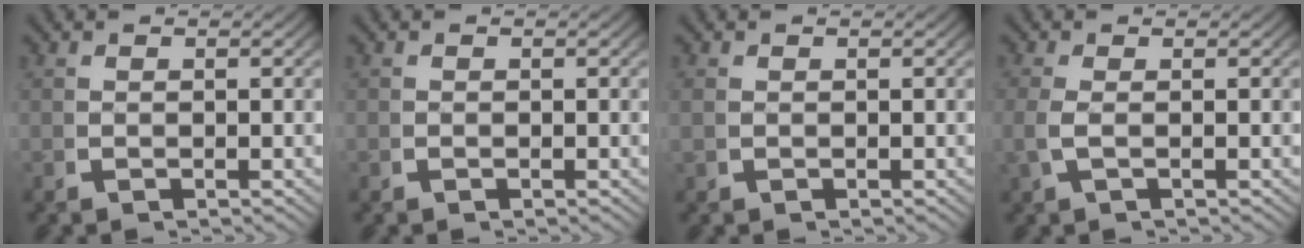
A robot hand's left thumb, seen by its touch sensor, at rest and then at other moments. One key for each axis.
{"total": 0.0}
{"total": 0.6, "fx": 0.3, "fy": 0.4, "fz": 0.3, "tx": -0.012, "ty": -0.003, "tz": 0.010}
{"total": 1.7, "fx": 0.2, "fy": 0.3, "fz": 1.7, "tx": -0.056, "ty": -0.005, "tz": 0.009}